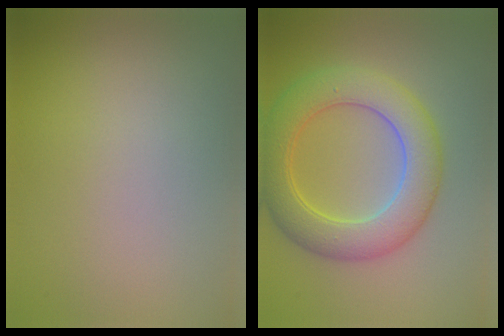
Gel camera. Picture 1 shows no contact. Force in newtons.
{"total": 6.7, "press": 6.7, "slide": 0.2}